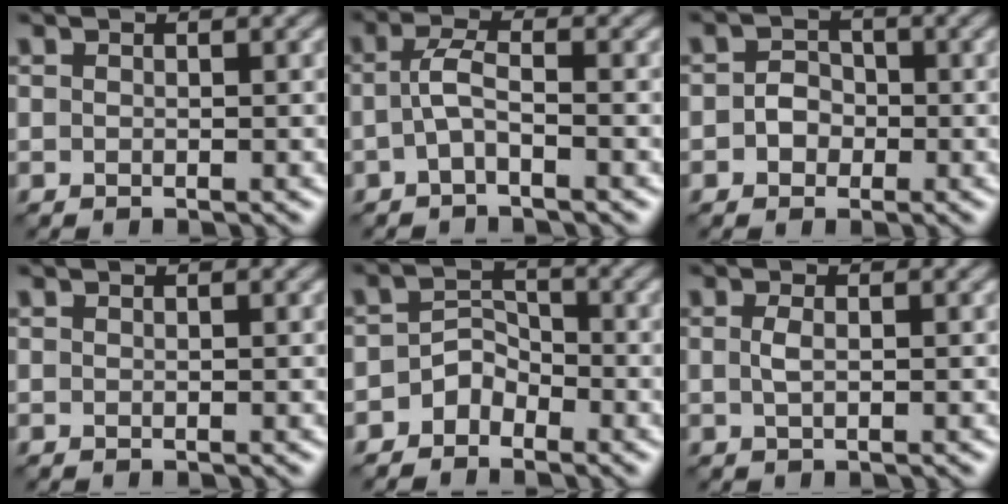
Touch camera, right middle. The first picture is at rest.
{"total": 2.2, "force": [-0.6, 0.6, 2.1], "torque": [-0.047, 0.006, -0.018]}
{"total": 2.1, "force": [-0.5, 1.8, 1.0], "torque": [-0.012, 0.002, -0.014]}
{"total": 0.0}
{"total": 2.4, "force": [-1.6, 1.6, 0.8], "torque": [-0.009, 0.012, -0.033]}
{"total": 1.1, "force": [0.0, 0.4, 1.0], "torque": [-0.025, 0.001, 0.000]}